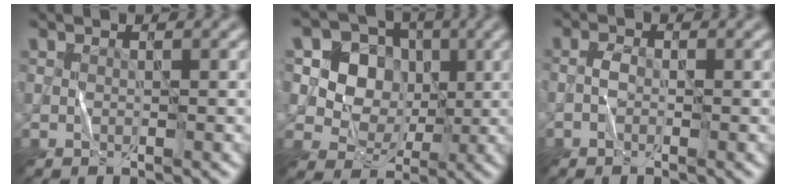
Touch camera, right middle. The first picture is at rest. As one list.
[{"total": 8.5, "force": [2.1, 7.3, 3.7], "torque": [-0.073, 0.017, 0.029]}, {"total": 1.1, "force": [-0.5, 0.6, 0.8], "torque": [-0.016, 0.003, -0.014]}]